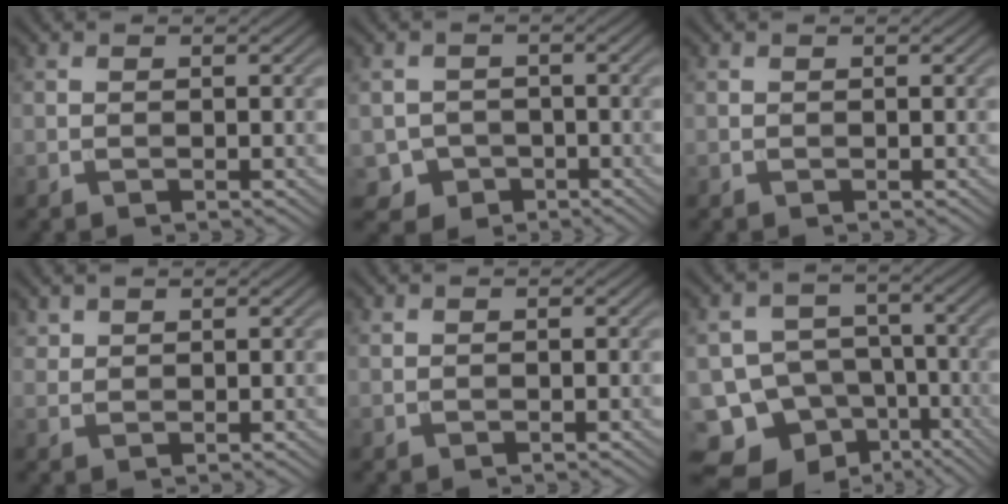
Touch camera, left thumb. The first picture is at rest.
{"total": 3.4, "force": [-1.7, 2.9, 0.8], "torque": [-0.015, -0.007, -0.033]}
{"total": 0.0}
{"total": 1.7, "force": [1.5, 0.7, 0.5], "torque": [-0.013, 0.002, 0.035]}
{"total": 0.0}
{"total": 14.6, "force": [-9.4, 10.5, 3.7], "torque": [-0.096, -0.037, -0.142]}